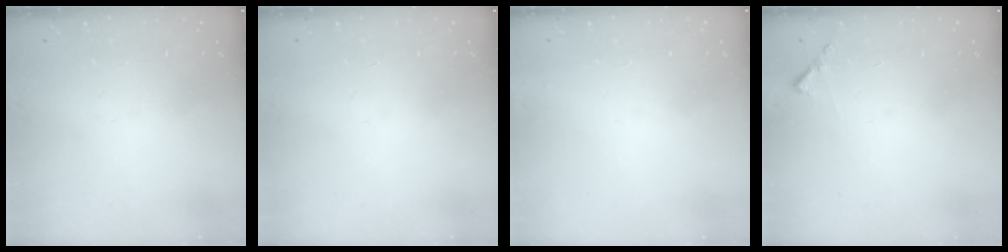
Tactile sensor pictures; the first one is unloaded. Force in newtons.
{"total": 0.0}
{"total": 3.4, "press": 3.4, "slide": 0.1}
{"total": 5.8, "press": 5.8, "slide": 0.4}